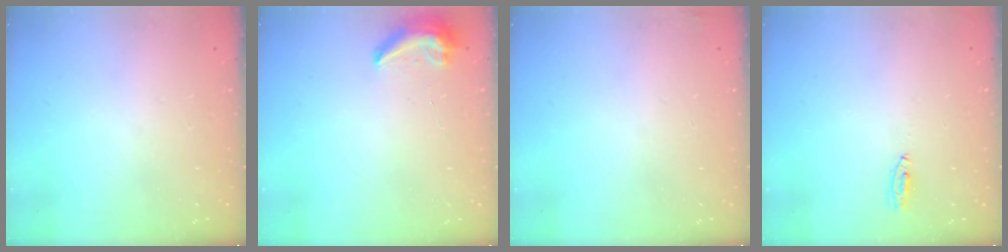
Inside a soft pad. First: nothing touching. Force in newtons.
{"total": 7.6, "press": 7.6, "slide": 0.7}
{"total": 2.8, "press": 2.6, "slide": 0.9}
{"total": 3.4, "press": 3.1, "slide": 1.4}